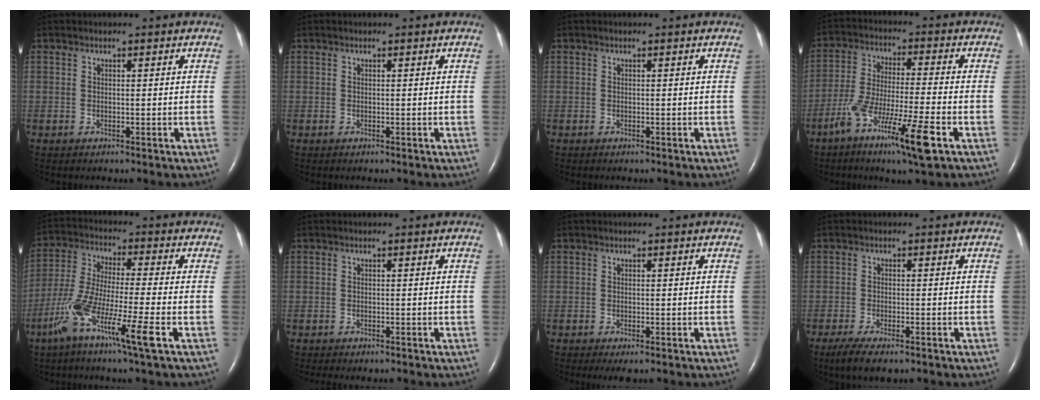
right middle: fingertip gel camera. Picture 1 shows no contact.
{"total": 0.0}
{"total": 0.0}
{"total": 12.2, "force": [-6.5, 0.2, 10.3], "torque": [-0.200, -0.023, -0.116]}
{"total": 11.1, "force": [-5.5, -0.6, 9.6], "torque": [-0.199, -0.020, -0.112]}
{"total": 3.0, "force": [-2.6, 0.9, 1.3], "torque": [-0.016, -0.006, -0.027]}
{"total": 1.9, "force": [-1.2, 0.6, 1.3], "torque": [-0.020, -0.005, -0.013]}
{"total": 5.6, "force": [-3.9, 1.5, 3.7], "torque": [-0.070, -0.014, -0.060]}